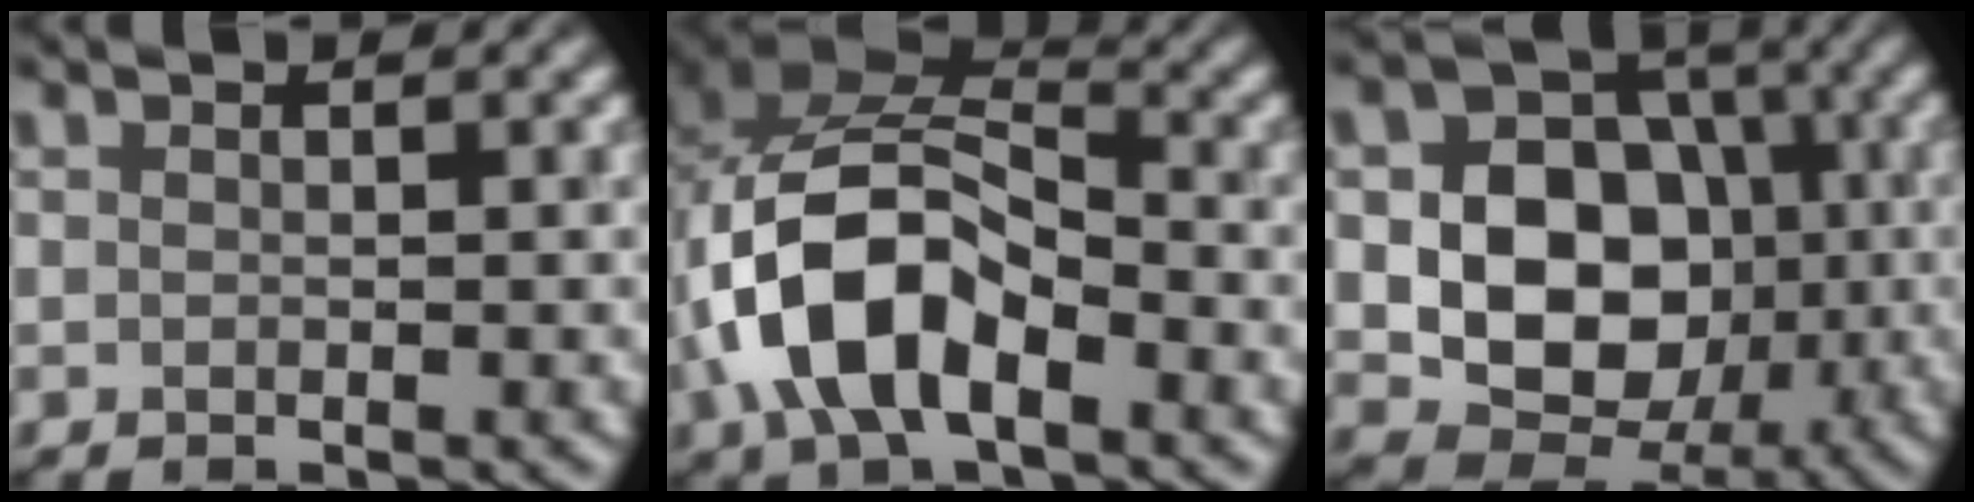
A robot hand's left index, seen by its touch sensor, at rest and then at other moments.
{"total": 10.1, "force": [-3.1, 5.6, 7.9], "torque": [-0.158, 0.015, -0.067]}
{"total": 10.1, "force": [-0.9, 7.9, 6.2], "torque": [-0.093, 0.005, -0.031]}